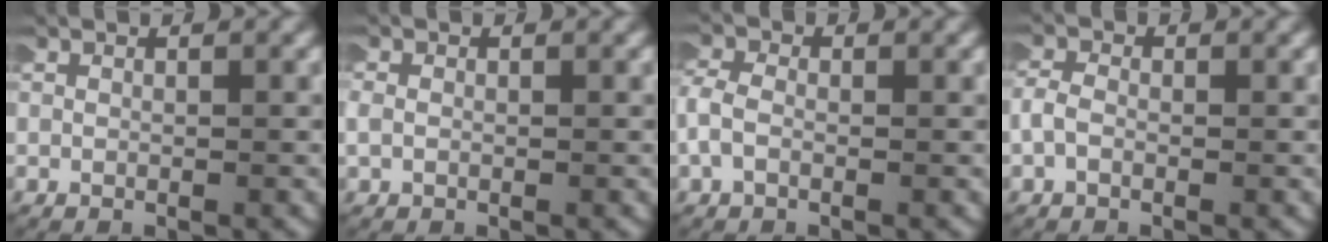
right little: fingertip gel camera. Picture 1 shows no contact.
{"total": 1.6, "force": [0.1, 1.3, 0.8], "torque": [-0.026, 0.001, 0.002]}
{"total": 2.5, "force": [-0.3, 1.9, 1.5], "torque": [-0.043, -0.003, -0.008]}
{"total": 1.6, "force": [-0.3, 1.2, 1.0], "torque": [-0.027, 0.003, -0.008]}